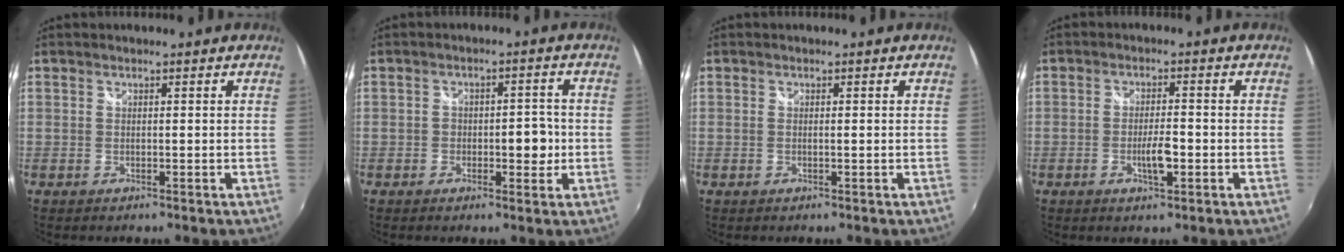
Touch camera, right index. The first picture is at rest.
{"total": 4.5, "force": [-1.2, 2.9, 3.3], "torque": [-0.045, 0.003, -0.017]}
{"total": 0.6, "force": [0.0, 0.1, 0.6], "torque": [-0.012, 0.001, -0.004]}
{"total": 4.4, "force": [-1.5, 1.3, 3.9], "torque": [-0.075, -0.002, -0.027]}